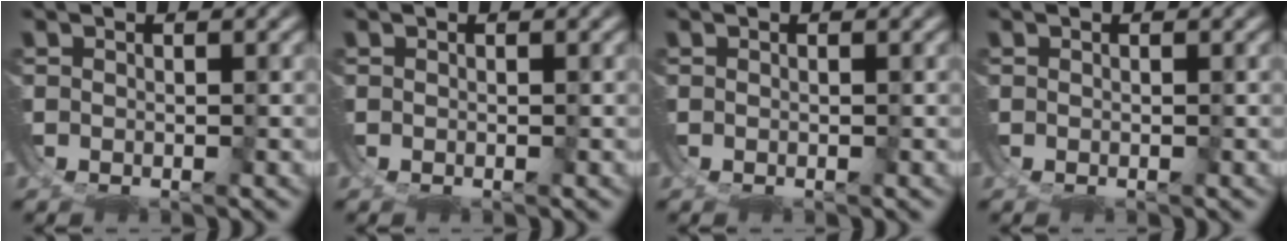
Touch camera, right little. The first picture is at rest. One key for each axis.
{"total": 0.0}
{"total": 0.0}
{"total": 0.0}